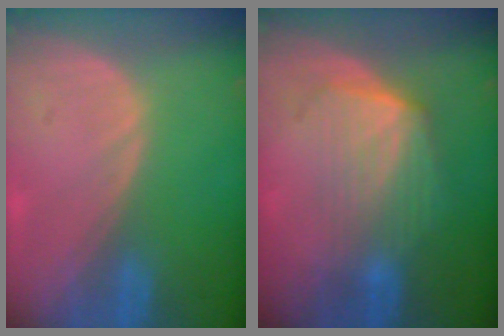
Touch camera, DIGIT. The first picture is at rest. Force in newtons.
{"total": 7.3, "press": 6.6, "slide": 3.2}